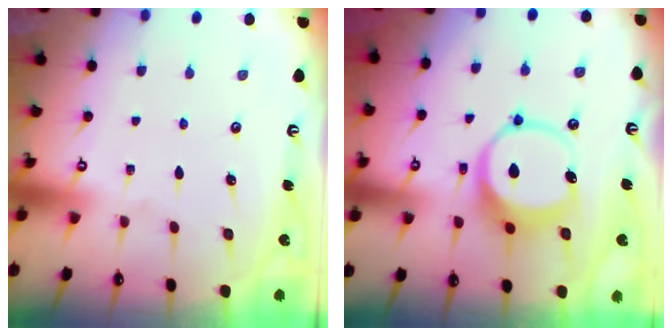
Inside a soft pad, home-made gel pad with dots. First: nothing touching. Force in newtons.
{"total": 9.5, "press": 9.3, "slide": 1.7}